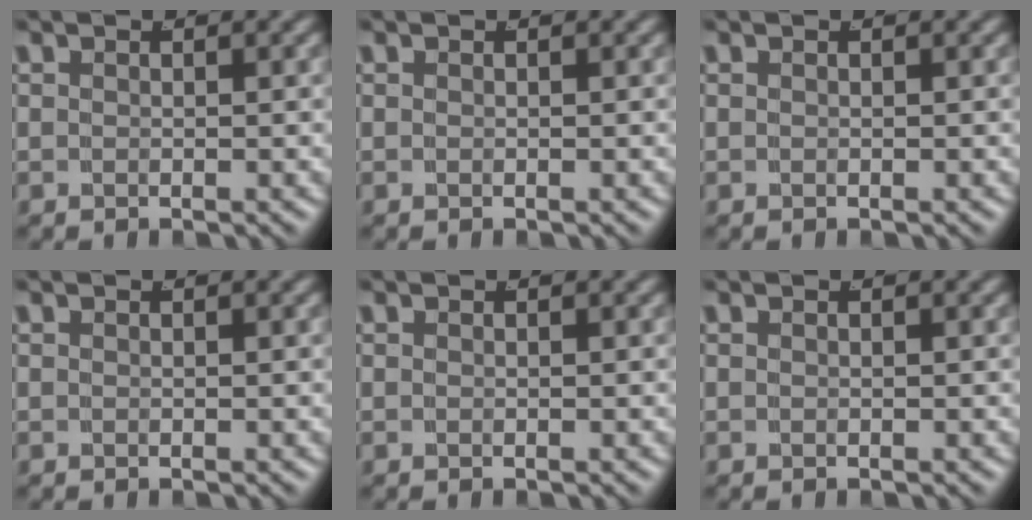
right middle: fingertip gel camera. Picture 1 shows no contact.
{"total": 0.0}
{"total": 0.0}
{"total": 0.0}
{"total": 0.0}
{"total": 0.0}